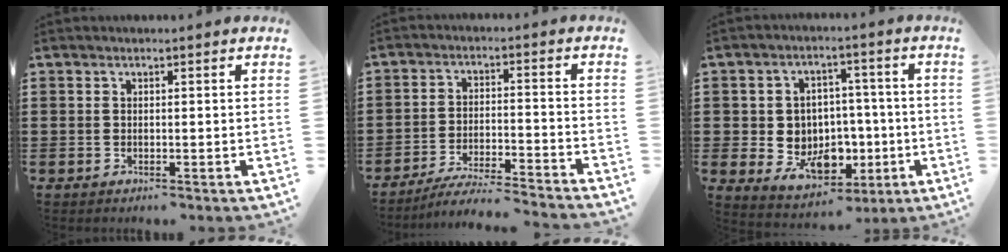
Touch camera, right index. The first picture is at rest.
{"total": 5.7, "force": [-5.4, -0.4, 1.6], "torque": [-0.034, -0.014, -0.107]}
{"total": 7.3, "force": [-0.5, 6.8, 2.5], "torque": [-0.039, -0.001, -0.001]}